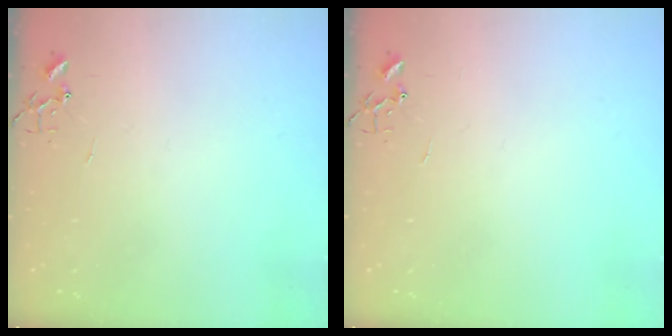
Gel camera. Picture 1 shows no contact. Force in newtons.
{"total": 0.0}